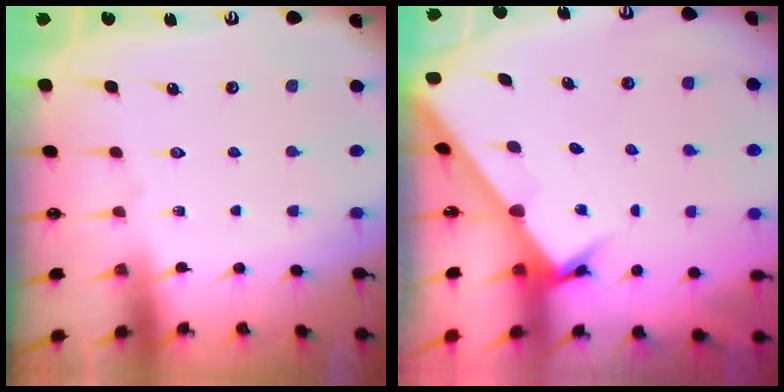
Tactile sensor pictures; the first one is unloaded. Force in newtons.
{"total": 2.6, "press": 2.6, "slide": 0.3}